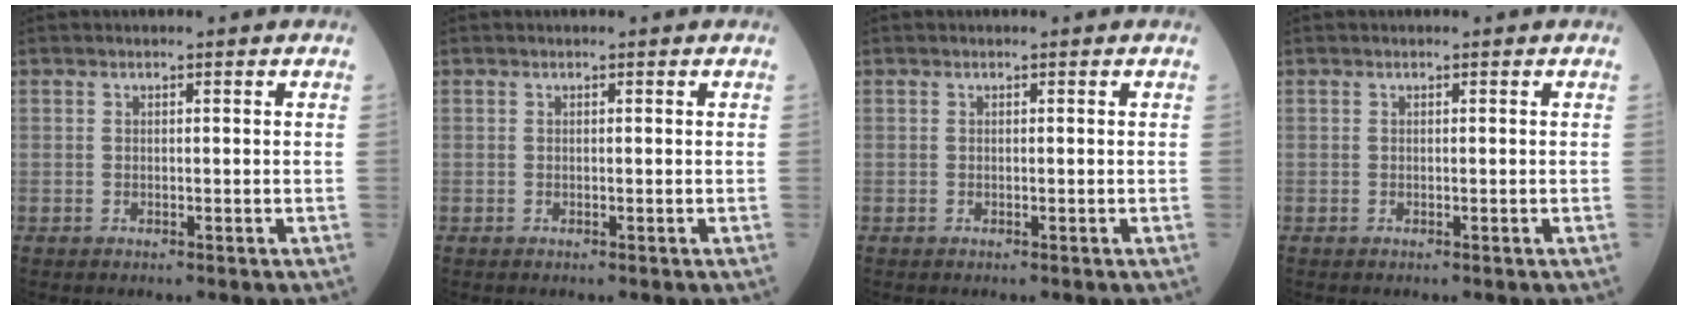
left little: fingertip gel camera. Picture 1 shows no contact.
{"total": 0.0}
{"total": 0.0}
{"total": 0.0}